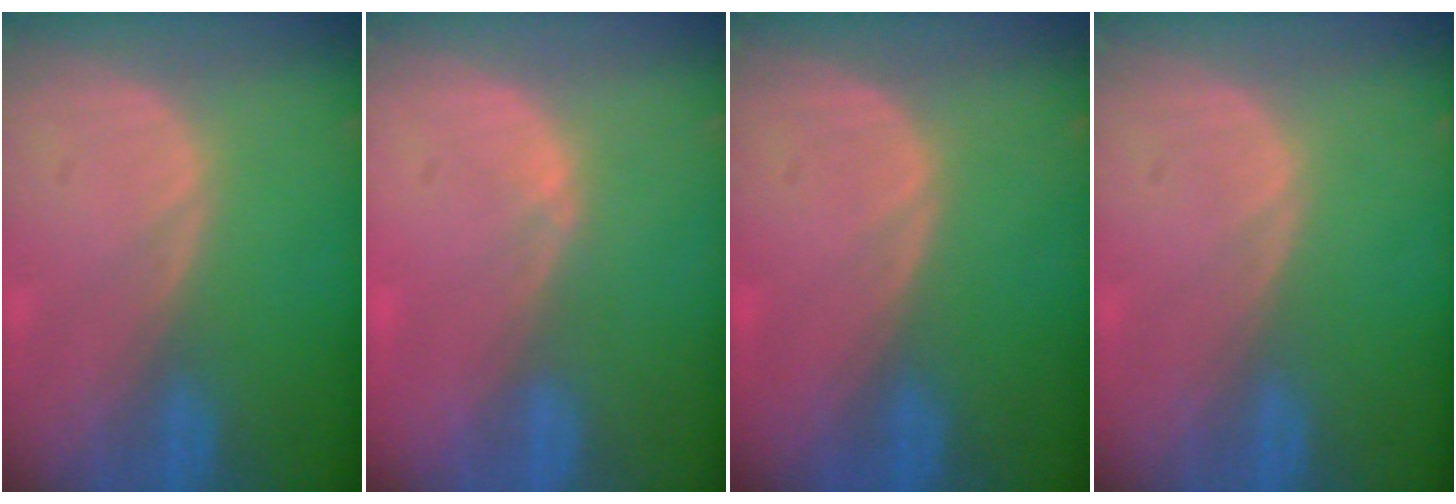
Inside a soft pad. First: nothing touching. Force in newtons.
{"total": 0.7, "press": 0.7, "slide": 0.3}
{"total": 0.0}
{"total": 0.0}